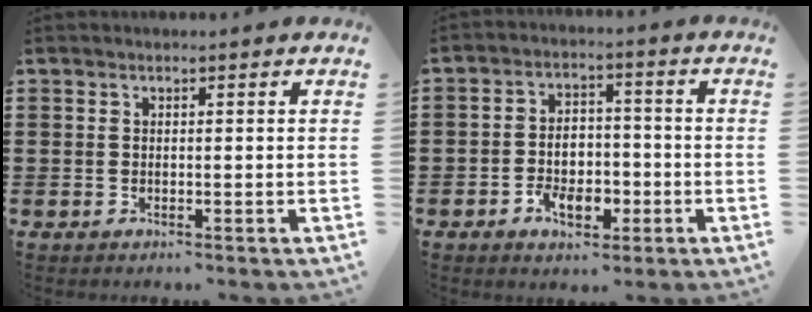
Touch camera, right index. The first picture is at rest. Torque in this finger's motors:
{"motor_torque": [1.22, 0.92, 0.44, 0.12]}